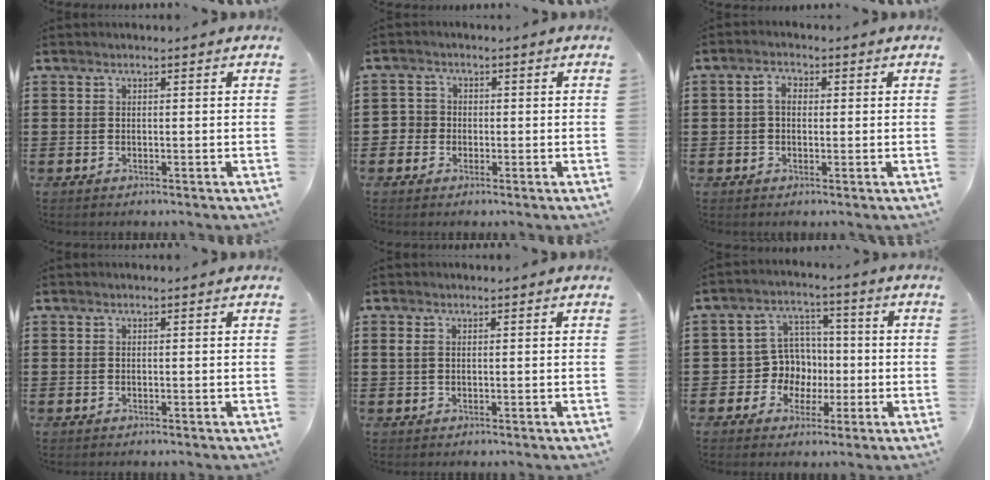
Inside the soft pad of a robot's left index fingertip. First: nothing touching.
{"total": 2.4, "force": [-0.6, 2.3, 0.3], "torque": [-0.017, 0.004, -0.017]}
{"total": 2.7, "force": [0.2, 1.9, 2.0], "torque": [-0.043, 0.010, 0.001]}
{"total": 0.0}
{"total": 1.2, "force": [0.3, 0.7, 0.9], "torque": [-0.028, 0.003, 0.003]}
{"total": 7.4, "force": [-0.5, 7.1, 2.0], "torque": [-0.070, 0.012, -0.006]}